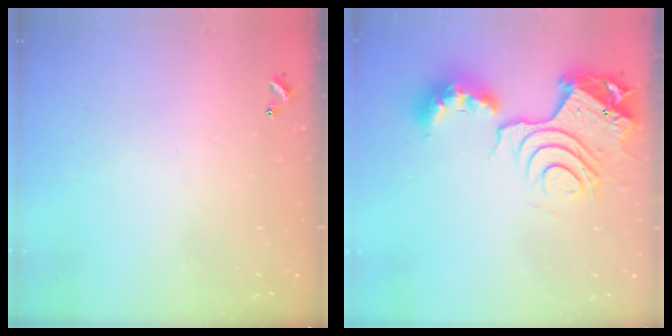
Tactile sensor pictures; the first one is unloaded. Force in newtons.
{"total": 14.1, "press": 14.0, "slide": 1.8}